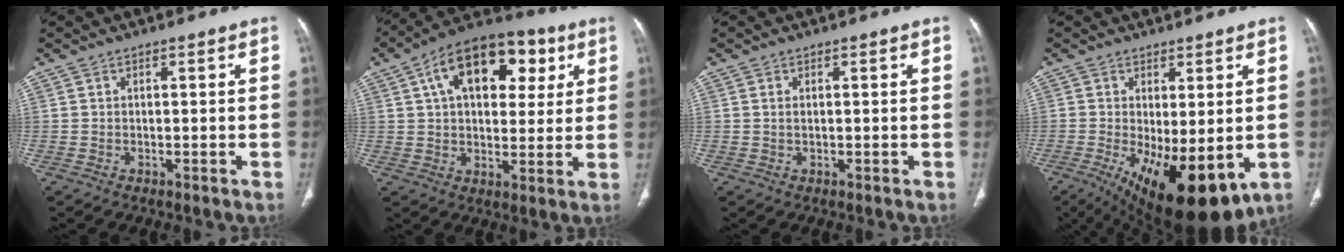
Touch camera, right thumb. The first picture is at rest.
{"total": 18.8, "force": [6.9, 10.8, 13.7], "torque": [-0.175, 0.006, 0.100]}
{"total": 0.8, "force": [0.2, 0.4, 0.7], "torque": [-0.018, 0.002, 0.007]}
{"total": 16.1, "force": [-4.7, 6.6, 13.9], "torque": [-0.210, -0.023, -0.050]}